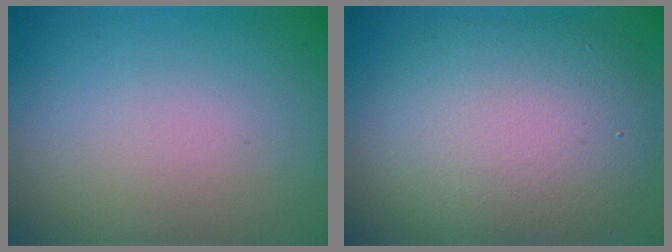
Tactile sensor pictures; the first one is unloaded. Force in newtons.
{"total": 8.8, "press": 8.8, "slide": 0.6}